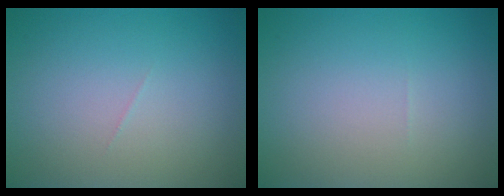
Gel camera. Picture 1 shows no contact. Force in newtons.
{"total": 0.0}